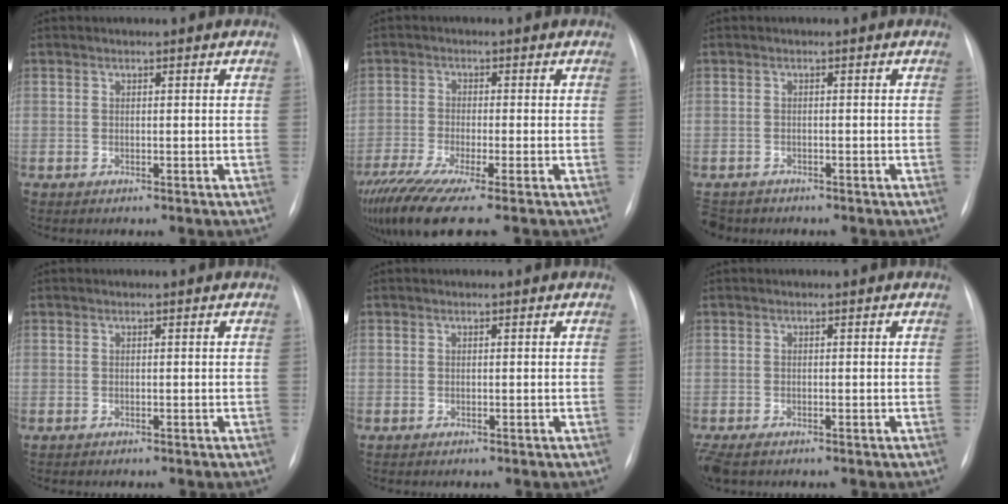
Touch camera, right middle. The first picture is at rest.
{"total": 10.3, "force": [-7.6, 0.4, 6.9], "torque": [-0.118, -0.026, -0.131]}
{"total": 4.4, "force": [-3.6, 2.5, 0.7], "torque": [-0.011, -0.001, -0.060]}
{"total": 0.0}
{"total": 0.0}
{"total": 3.5, "force": [-2.4, 1.4, 2.1], "torque": [-0.047, -0.011, -0.039]}